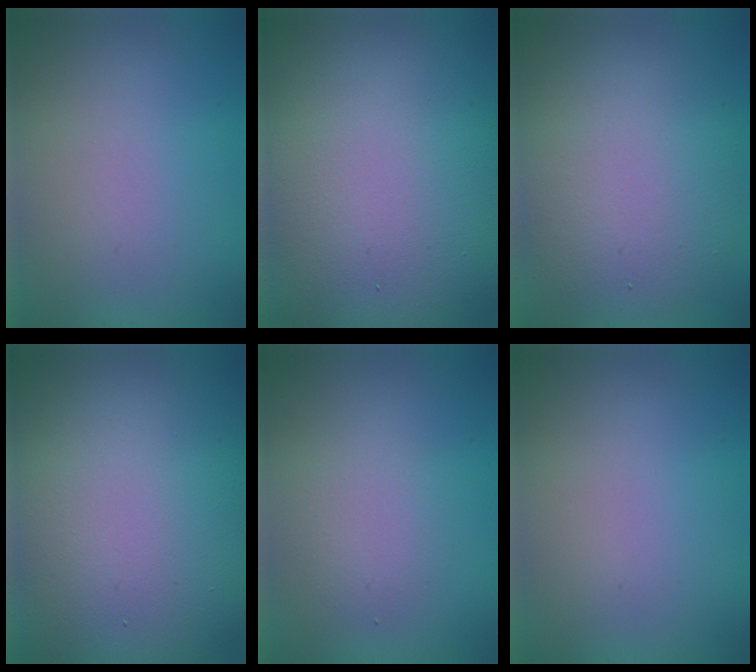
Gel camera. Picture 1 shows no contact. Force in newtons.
{"total": 20.1, "press": 20.1, "slide": 1.0}
{"total": 8.2, "press": 8.2, "slide": 0.8}
{"total": 18.4, "press": 18.4, "slide": 0.5}
{"total": 2.0, "press": 2.0, "slide": 0.1}
{"total": 0.0}